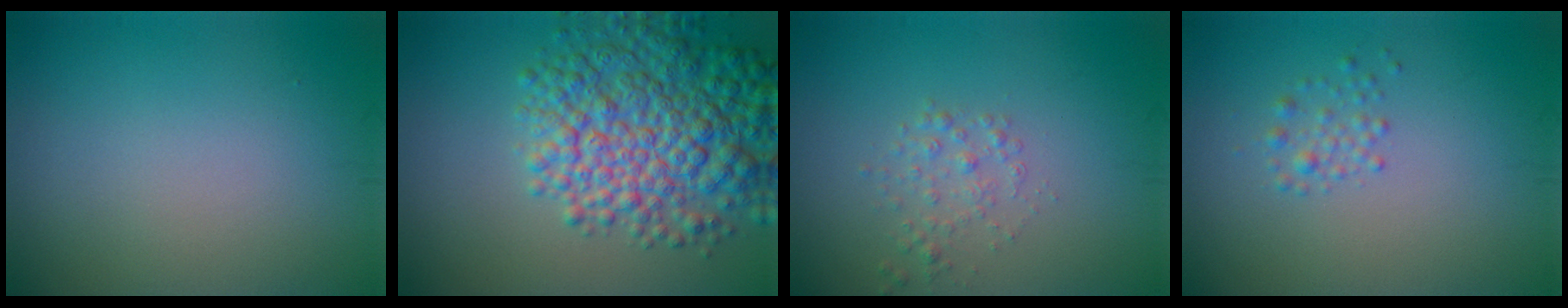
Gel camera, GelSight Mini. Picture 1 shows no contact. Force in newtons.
{"total": 8.9, "press": 8.9, "slide": 0.3}
{"total": 1.4, "press": 1.4, "slide": 0.1}
{"total": 1.2, "press": 1.2, "slide": 0.0}